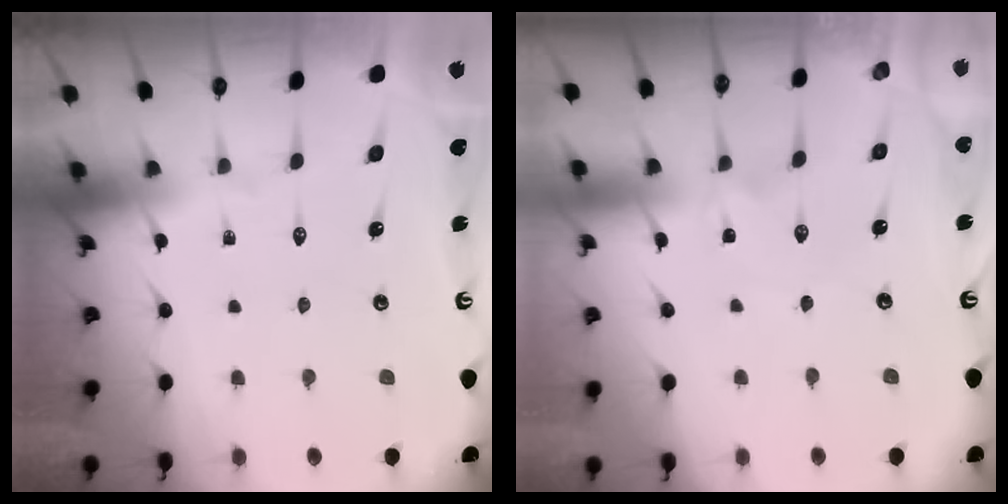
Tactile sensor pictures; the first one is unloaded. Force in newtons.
{"total": 0.0}